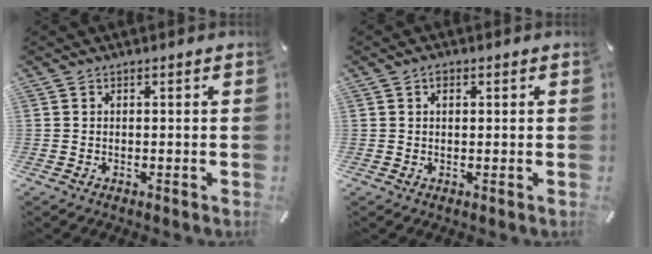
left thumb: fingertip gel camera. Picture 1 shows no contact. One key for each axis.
{"total": 1.4, "fx": 0.6, "fy": 0.9, "fz": 0.9, "tx": -0.018, "ty": 0.005, "tz": 0.010}